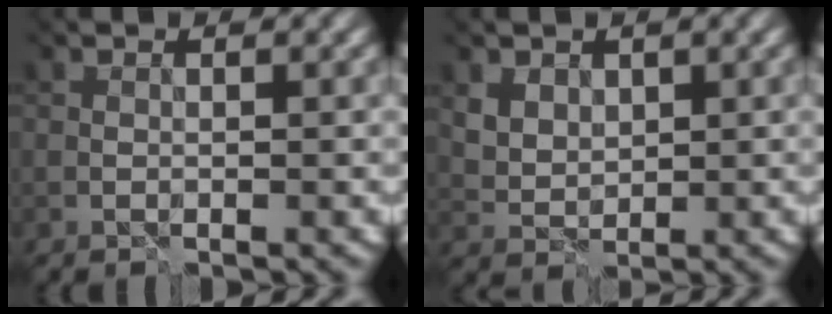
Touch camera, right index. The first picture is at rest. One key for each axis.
{"total": 2.5, "fx": 1.6, "fy": 1.8, "fz": 0.8, "tx": -0.029, "ty": -0.006, "tz": 0.040}